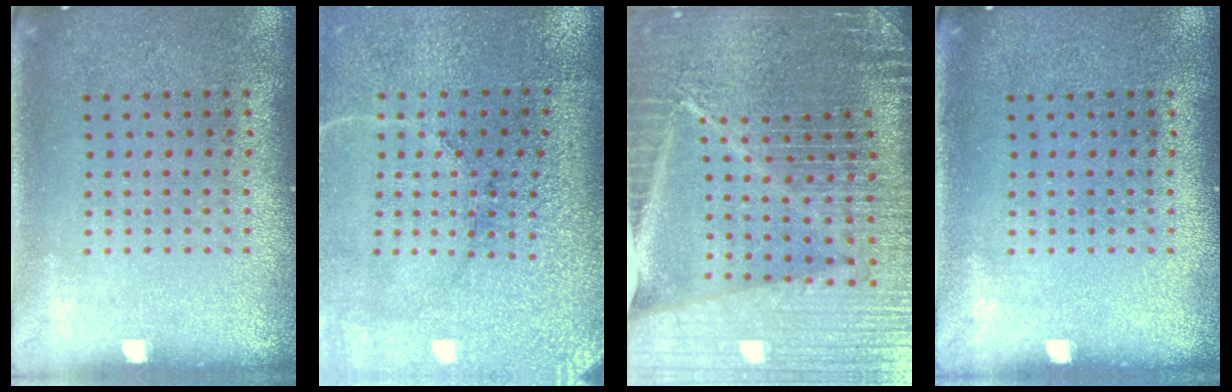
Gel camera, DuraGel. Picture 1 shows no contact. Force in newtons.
{"total": 3.4, "press": 3.4, "slide": 0.3}
{"total": 6.8, "press": 5.8, "slide": 3.5}
{"total": 0.0}